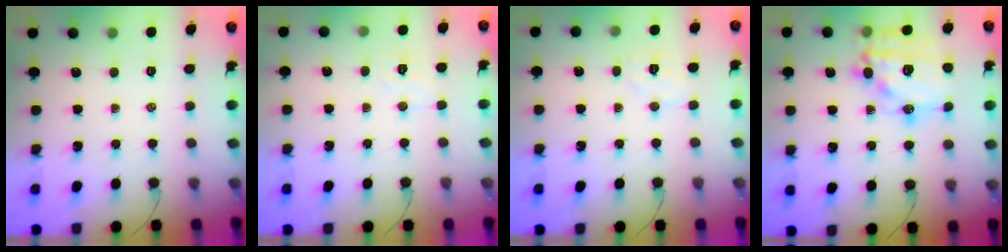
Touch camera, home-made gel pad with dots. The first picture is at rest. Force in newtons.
{"total": 4.1, "press": 4.0, "slide": 0.9}
{"total": 4.2, "press": 4.1, "slide": 0.9}
{"total": 17.5, "press": 17.2, "slide": 3.0}